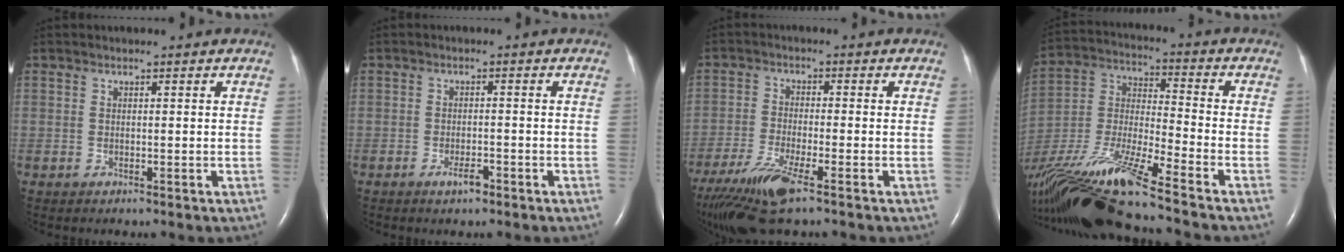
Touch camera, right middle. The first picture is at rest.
{"total": 2.0, "force": [-1.4, 0.5, 1.4], "torque": [-0.026, -0.001, -0.022]}
{"total": 9.1, "force": [-5.9, 1.0, 6.8], "torque": [-0.141, -0.027, -0.108]}
{"total": 21.8, "force": [-17.0, 0.4, 13.6], "torque": [-0.325, -0.038, -0.324]}